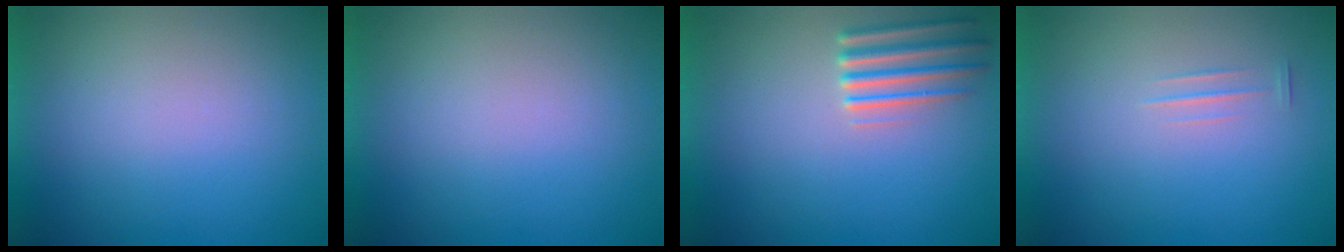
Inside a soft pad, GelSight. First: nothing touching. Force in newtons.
{"total": 0.0}
{"total": 2.3}
{"total": 1.6}